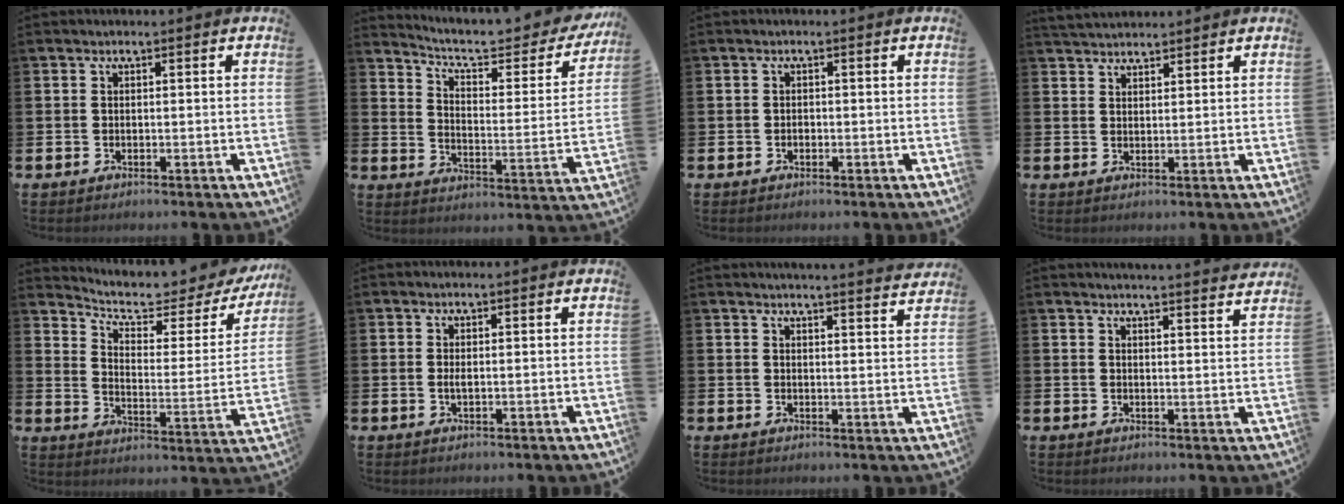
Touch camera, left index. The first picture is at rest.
{"total": 6.7, "force": [5.7, 1.9, 2.9], "torque": [-0.084, -0.036, 0.093]}
{"total": 0.6, "force": [-0.4, 0.4, 0.2], "torque": [-0.014, 0.005, -0.007]}
{"total": 2.8, "force": [2.8, 0.5, 0.3], "torque": [-0.012, -0.010, 0.053]}
{"total": 6.6, "force": [5.8, 1.8, 2.5], "torque": [-0.079, -0.044, 0.093]}
{"total": 0.9, "force": [0.1, 0.2, 0.8], "torque": [-0.017, 0.001, 0.000]}
{"total": 3.5, "force": [3.4, -0.6, 0.0], "torque": [0.000, -0.027, 0.059]}
{"total": 3.5, "force": [3.4, -0.5, -0.1], "torque": [0.002, -0.027, 0.060]}